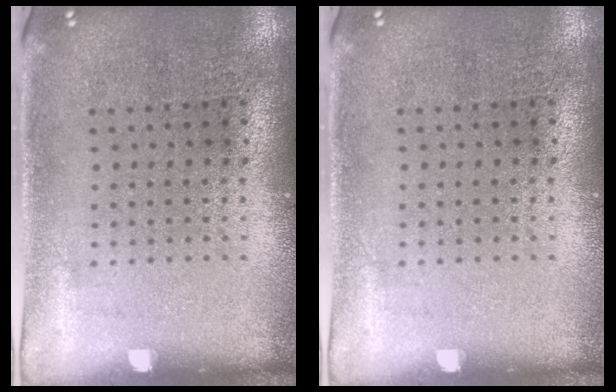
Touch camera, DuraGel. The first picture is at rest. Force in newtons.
{"total": 0.0}